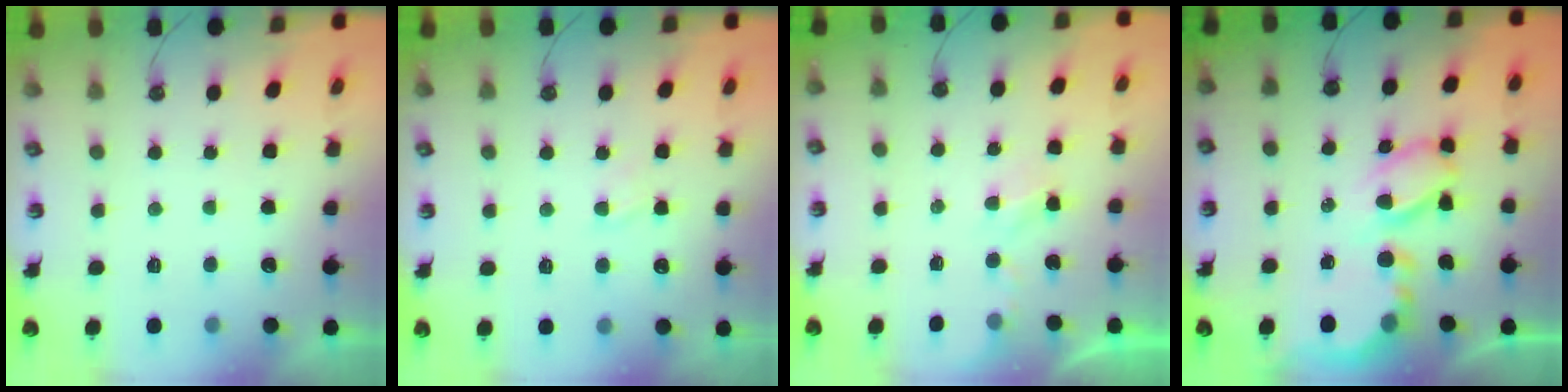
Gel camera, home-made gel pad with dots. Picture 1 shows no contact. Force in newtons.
{"total": 3.3, "press": 3.3, "slide": 0.4}
{"total": 2.2, "press": 2.1, "slide": 0.4}
{"total": 10.2, "press": 10.2, "slide": 0.6}